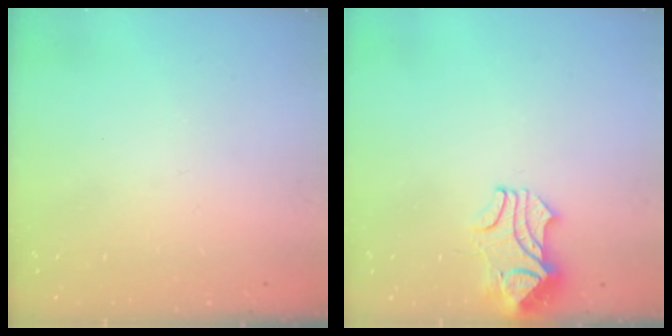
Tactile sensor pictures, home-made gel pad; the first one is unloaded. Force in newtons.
{"total": 2.4, "press": 2.2, "slide": 0.9}